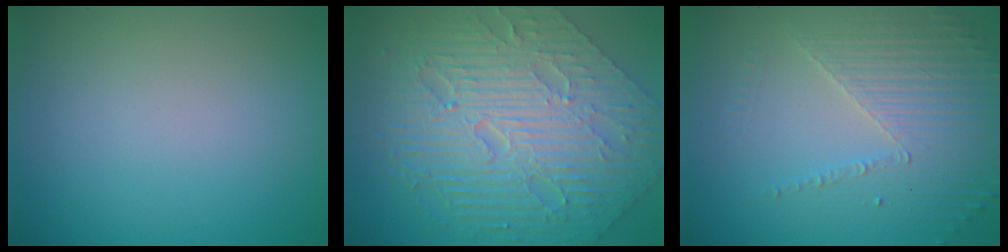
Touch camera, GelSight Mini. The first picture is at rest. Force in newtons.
{"total": 10.7, "press": 7.2, "slide": 8.0}
{"total": 3.6, "press": 3.3, "slide": 1.5}